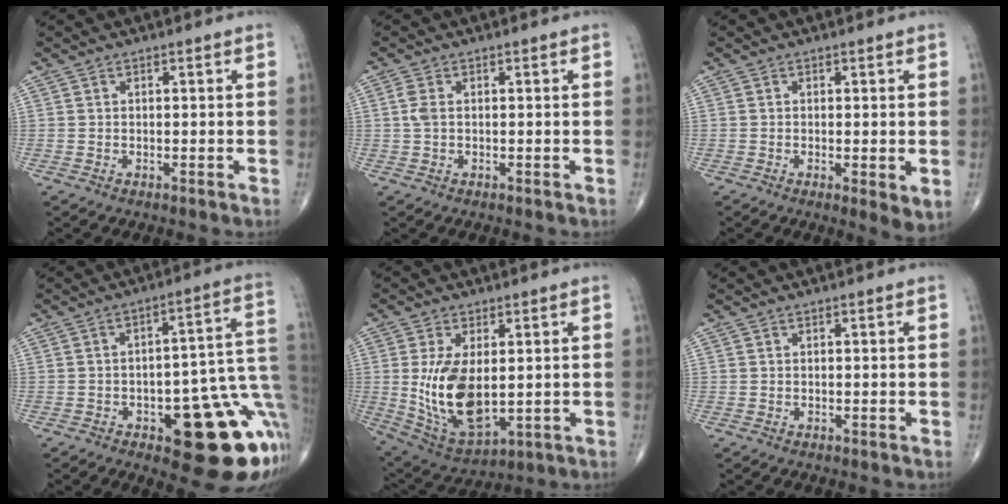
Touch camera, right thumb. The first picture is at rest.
{"total": 2.1, "force": [0.2, 1.1, 1.7], "torque": [-0.048, 0.005, 0.001]}
{"total": 3.6, "force": [-0.5, 0.9, 3.5], "torque": [-0.058, -0.015, -0.012]}
{"total": 20.0, "force": [-6.1, 7.5, 17.6], "torque": [-0.153, 0.038, -0.065]}
{"total": 14.4, "force": [0.4, 7.4, 12.3], "torque": [-0.229, -0.018, 0.030]}
{"total": 0.0}